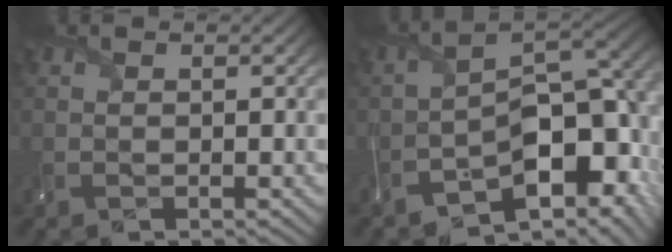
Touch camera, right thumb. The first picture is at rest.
{"total": 11.9, "force": [-4.7, 5.9, 9.1], "torque": [-0.127, -0.008, -0.080]}